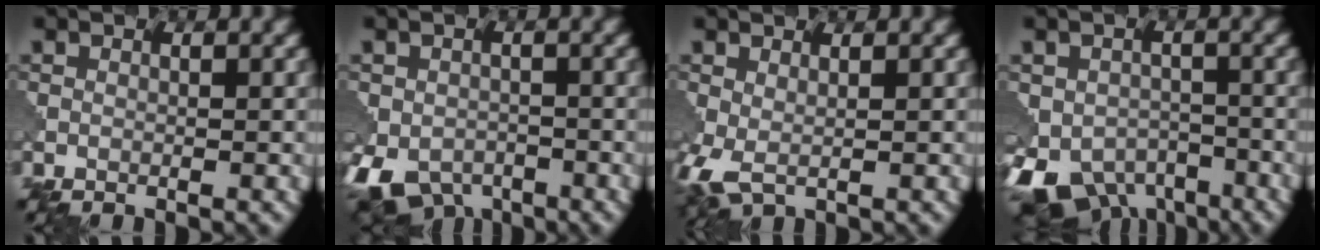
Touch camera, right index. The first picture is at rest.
{"total": 7.1, "force": [-3.9, 4.7, 3.7], "torque": [-0.069, -0.027, -0.069]}
{"total": 2.7, "force": [0.0, 1.3, 2.3], "torque": [-0.064, -0.004, -0.002]}
{"total": 8.9, "force": [-5.3, 5.3, 4.8], "torque": [-0.086, -0.021, -0.088]}